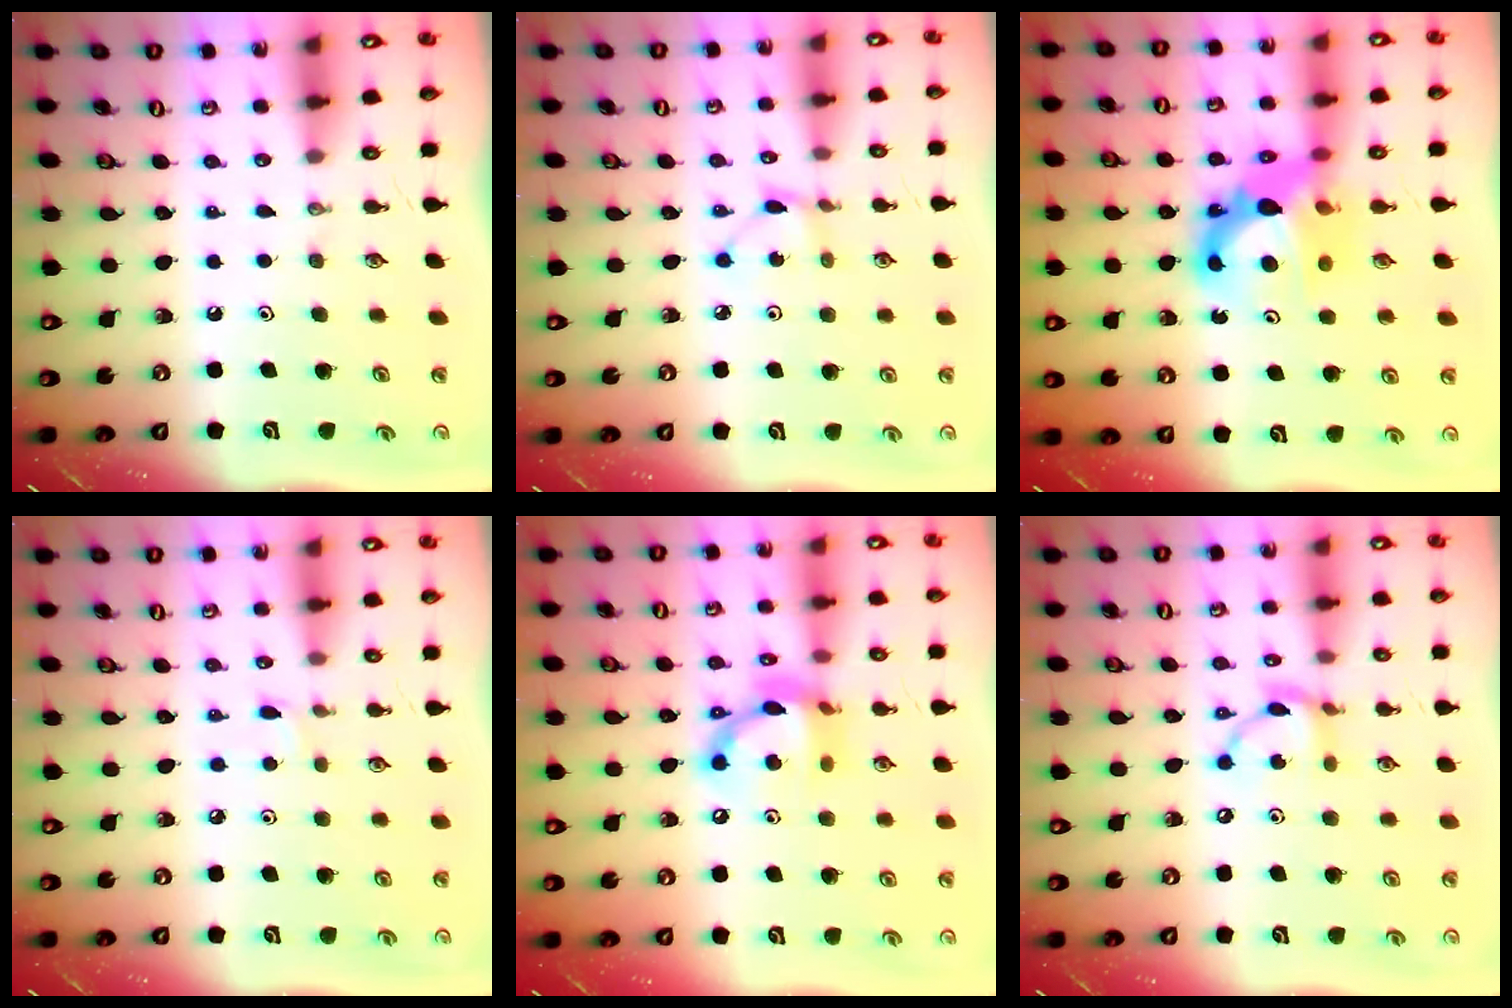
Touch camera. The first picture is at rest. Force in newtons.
{"total": 2.2, "press": 2.2, "slide": 0.3}
{"total": 12.7, "press": 12.7, "slide": 0.9}
{"total": 1.6, "press": 1.5, "slide": 0.2}
{"total": 14.3, "press": 14.3, "slide": 1.2}
{"total": 10.2, "press": 10.2, "slide": 0.9}